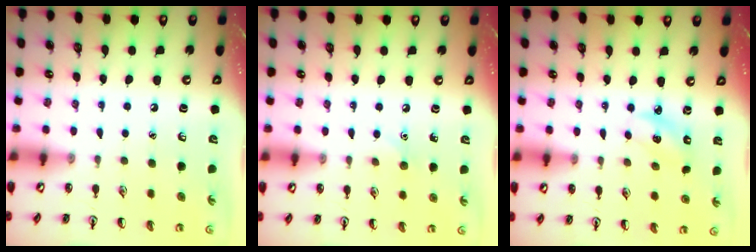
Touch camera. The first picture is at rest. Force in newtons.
{"total": 4.7, "press": 4.4, "slide": 1.5}
{"total": 2.6, "press": 2.5, "slide": 0.6}